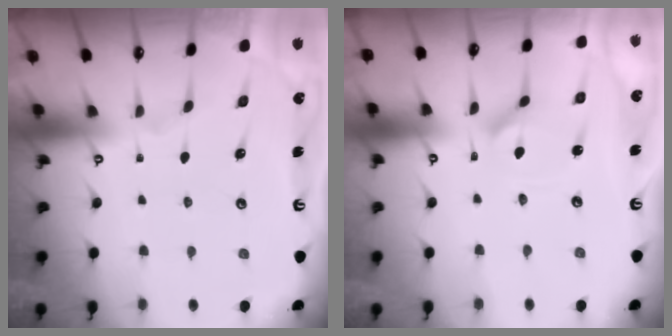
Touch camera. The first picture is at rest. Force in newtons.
{"total": 4.7, "press": 4.6, "slide": 0.5}